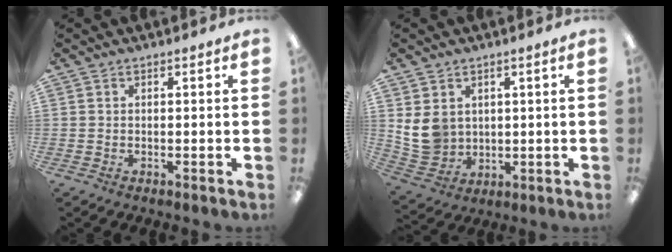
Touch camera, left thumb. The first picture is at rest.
{"total": 7.8, "force": [2.1, 6.9, 2.9], "torque": [-0.075, -0.004, 0.044]}